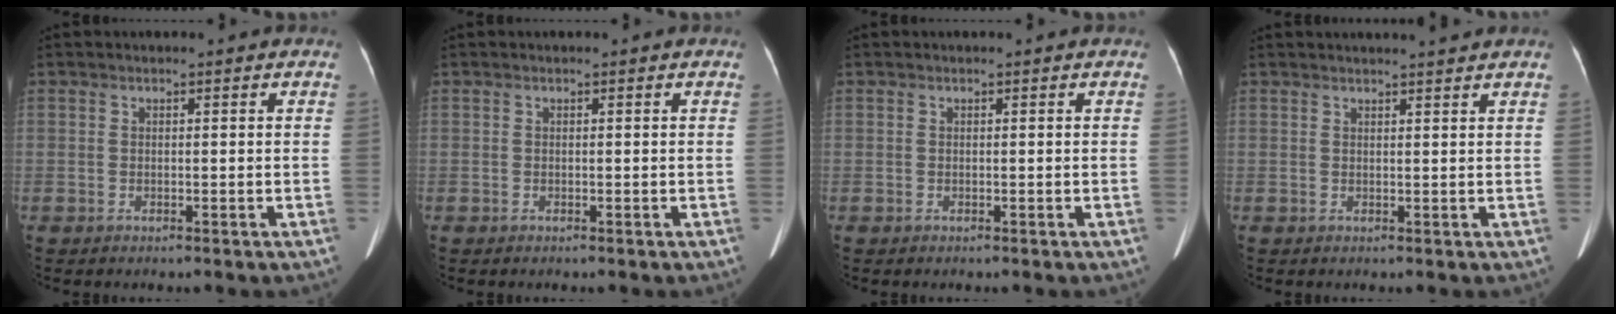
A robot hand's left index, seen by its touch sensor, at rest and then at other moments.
{"total": 0.0}
{"total": 0.0}
{"total": 4.0, "force": [3.8, -0.5, 1.4], "torque": [-0.019, 0.011, 0.045]}